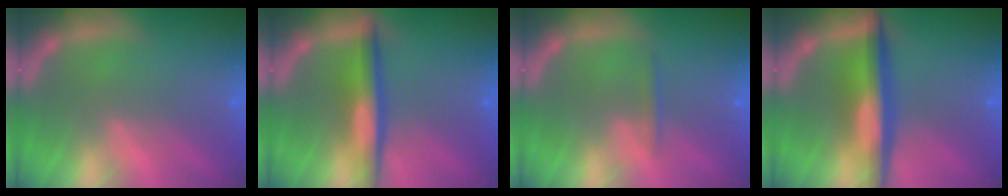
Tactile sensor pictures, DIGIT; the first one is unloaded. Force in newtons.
{"total": 4.5}
{"total": 0.9}
{"total": 6.0}